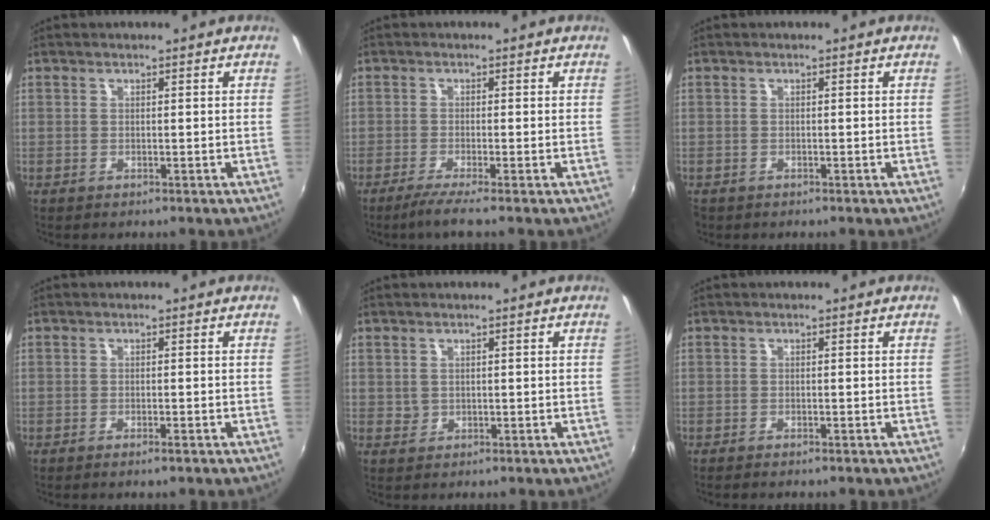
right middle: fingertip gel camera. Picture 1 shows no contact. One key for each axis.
{"total": 3.5, "fx": -2.5, "fy": -0.9, "fz": 2.2, "tx": -0.056, "ty": -0.012, "tz": -0.051}
{"total": 0.7, "fx": -0.6, "fy": 0.4, "fz": 0.0, "tx": -0.005, "ty": -0.003, "tz": -0.010}
{"total": 1.4, "fx": -1.0, "fy": 0.2, "fz": 0.9, "tx": -0.019, "ty": -0.002, "tz": -0.019}
{"total": 1.0, "fx": 0.3, "fy": 1.0, "fz": 0.1, "tx": 0.001, "ty": 0.002, "tz": 0.005}
{"total": 1.6, "fx": -1.4, "fy": 0.4, "fz": 0.7, "tx": -0.020, "ty": -0.008, "tz": -0.024}